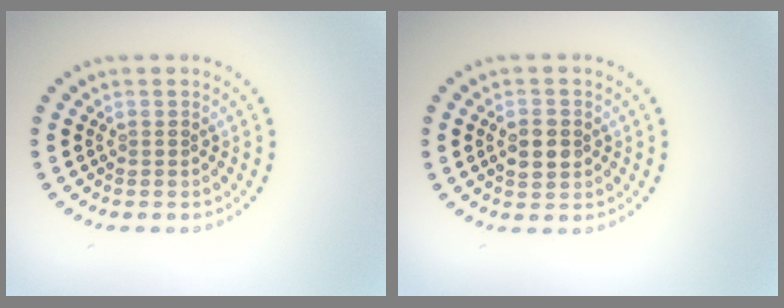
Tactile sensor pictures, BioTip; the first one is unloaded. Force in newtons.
{"total": 2.4, "press": 2.3, "slide": 0.2}